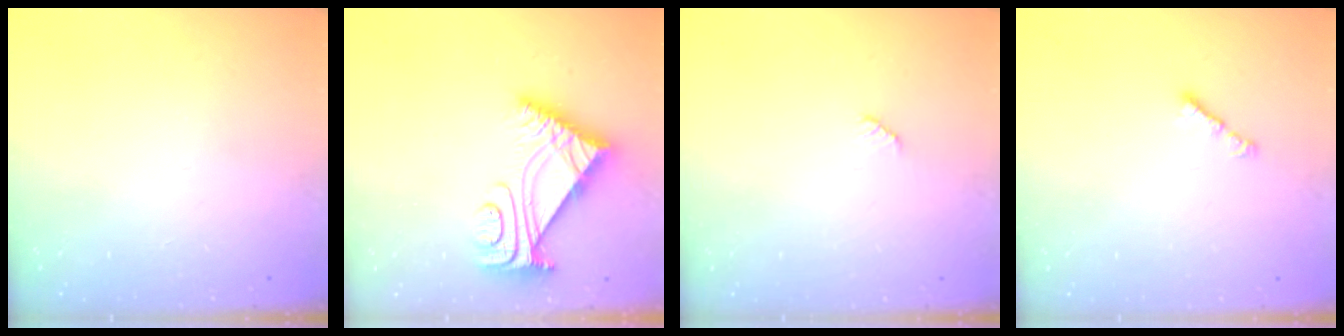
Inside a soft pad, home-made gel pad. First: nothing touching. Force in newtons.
{"total": 8.1, "press": 8.1, "slide": 1.0}
{"total": 2.5, "press": 2.5, "slide": 0.4}
{"total": 1.9, "press": 1.8, "slide": 0.6}